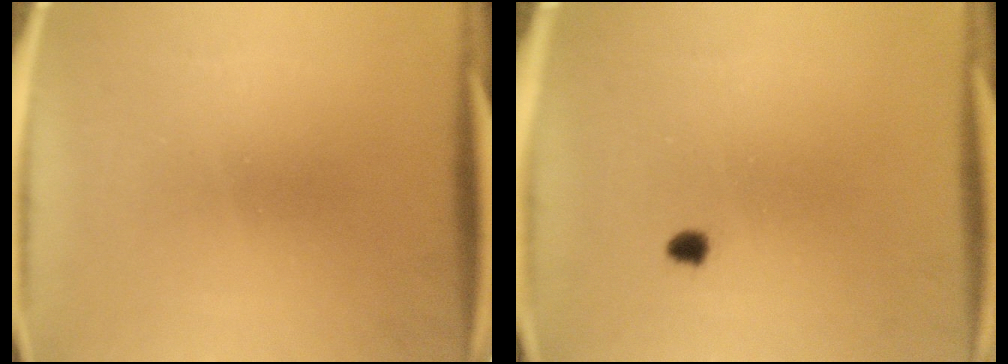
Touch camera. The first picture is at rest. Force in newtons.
{"total": 1.3}